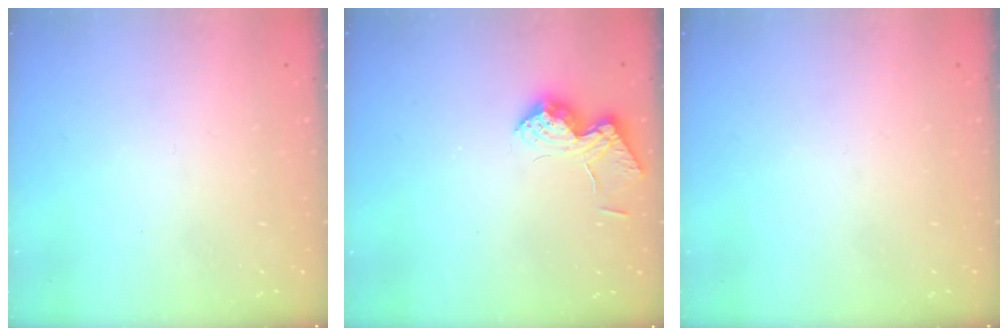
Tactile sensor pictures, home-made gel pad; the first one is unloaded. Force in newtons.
{"total": 13.4, "press": 13.4, "slide": 1.0}
{"total": 0.0}